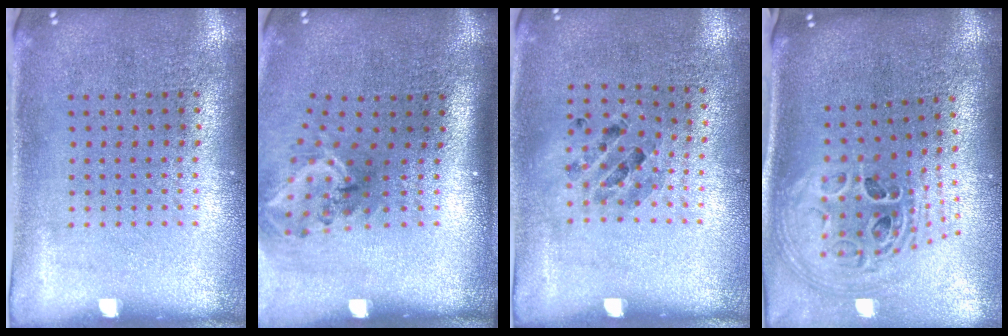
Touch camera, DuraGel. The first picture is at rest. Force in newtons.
{"total": 2.1, "press": 1.3, "slide": 1.6}
{"total": 0.8, "press": 0.8, "slide": 0.1}
{"total": 2.0, "press": 1.6, "slide": 1.2}